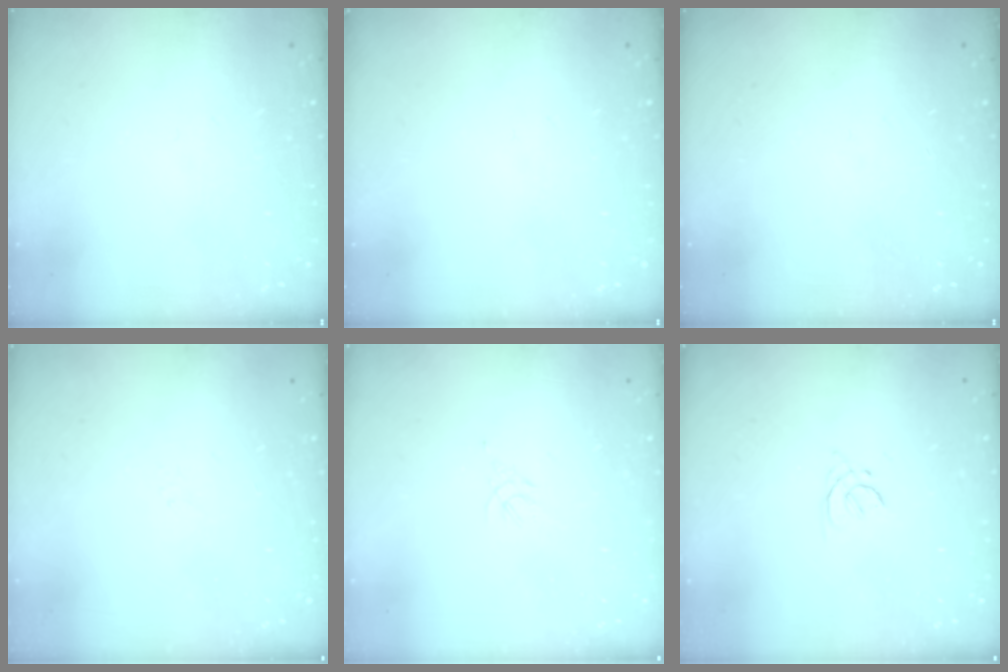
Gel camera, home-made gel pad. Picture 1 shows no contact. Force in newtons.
{"total": 0.0}
{"total": 0.0}
{"total": 1.2, "press": 1.2, "slide": 0.3}
{"total": 2.0, "press": 1.9, "slide": 0.7}
{"total": 1.8, "press": 1.7, "slide": 0.5}